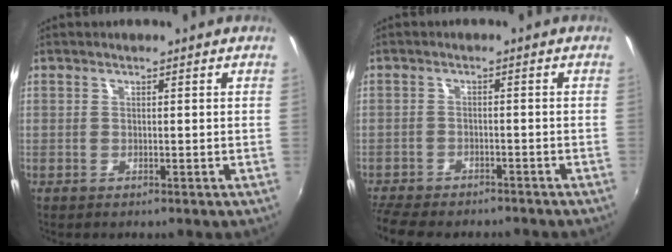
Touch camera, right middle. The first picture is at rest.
{"total": 9.2, "force": [-8.1, 2.4, 3.5], "torque": [-0.094, -0.025, -0.132]}